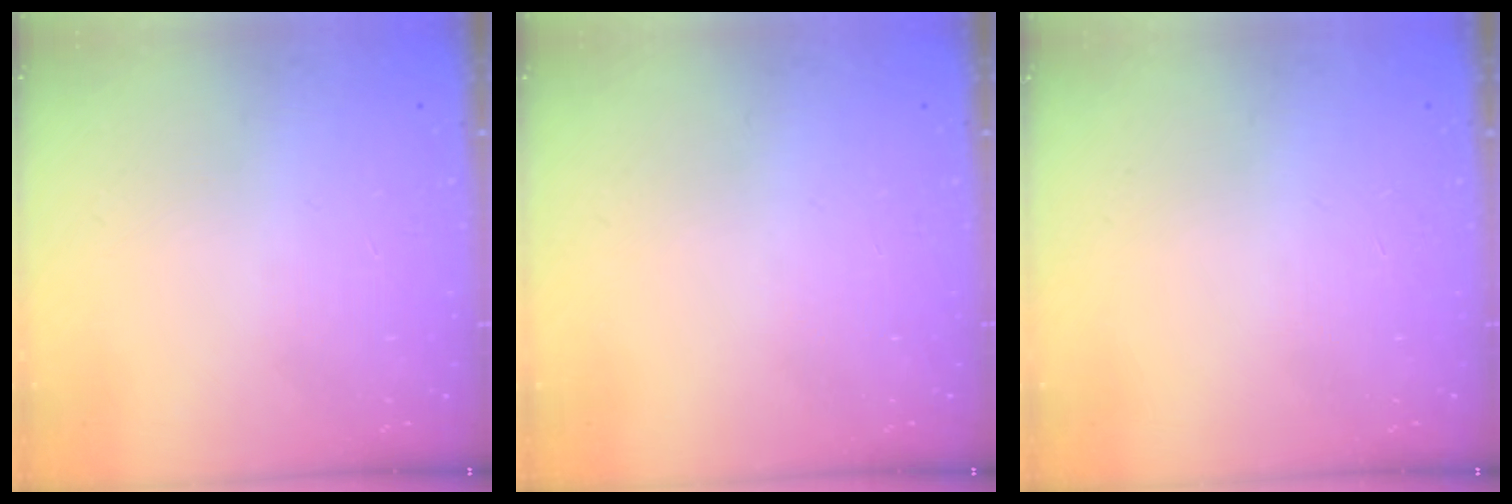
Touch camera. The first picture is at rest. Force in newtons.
{"total": 0.0}
{"total": 0.0}